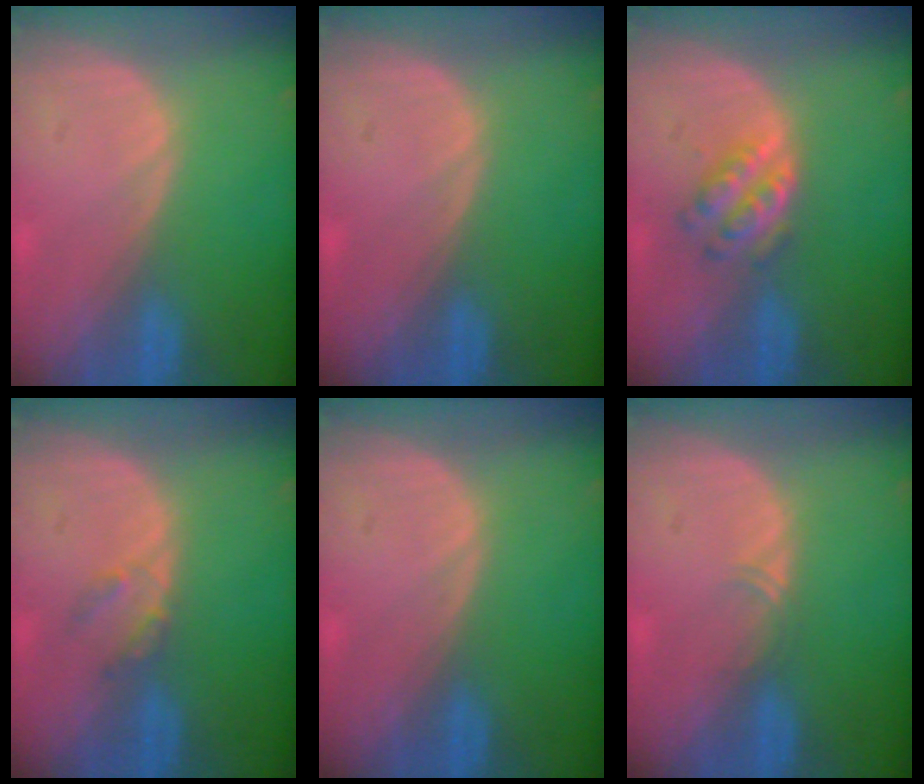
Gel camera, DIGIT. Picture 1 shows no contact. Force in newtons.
{"total": 0.0}
{"total": 4.2, "press": 4.2, "slide": 0.1}
{"total": 2.2, "press": 2.1, "slide": 0.4}
{"total": 0.0}
{"total": 1.1, "press": 1.0, "slide": 0.6}